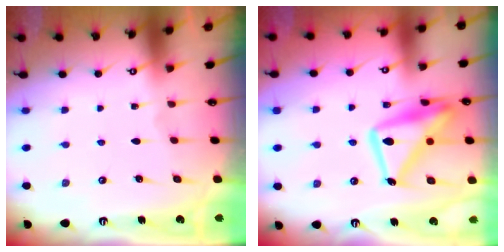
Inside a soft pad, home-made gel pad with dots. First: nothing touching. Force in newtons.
{"total": 17.5, "press": 17.4, "slide": 1.6}